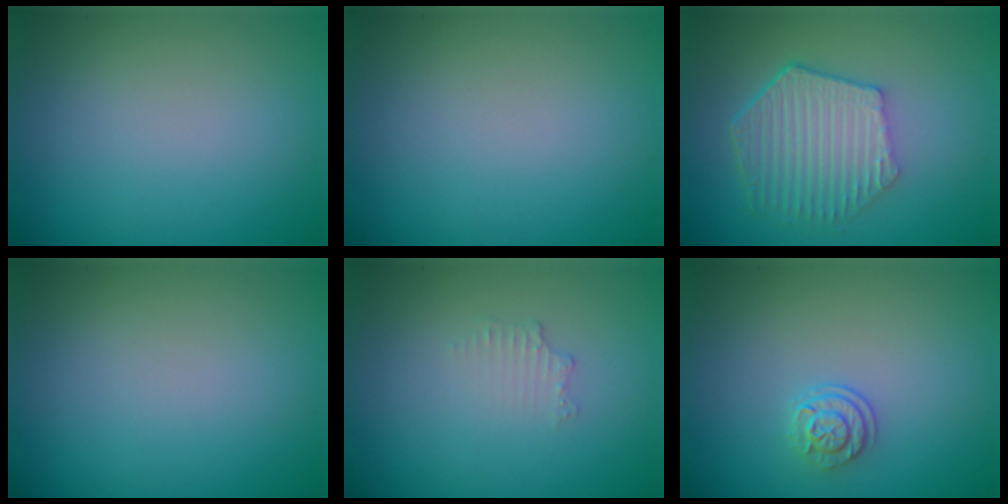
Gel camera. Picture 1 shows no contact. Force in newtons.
{"total": 0.0}
{"total": 5.8, "press": 4.3, "slide": 3.9}
{"total": 0.0}
{"total": 0.6, "press": 0.4, "slide": 0.3}
{"total": 1.9, "press": 1.6, "slide": 1.1}